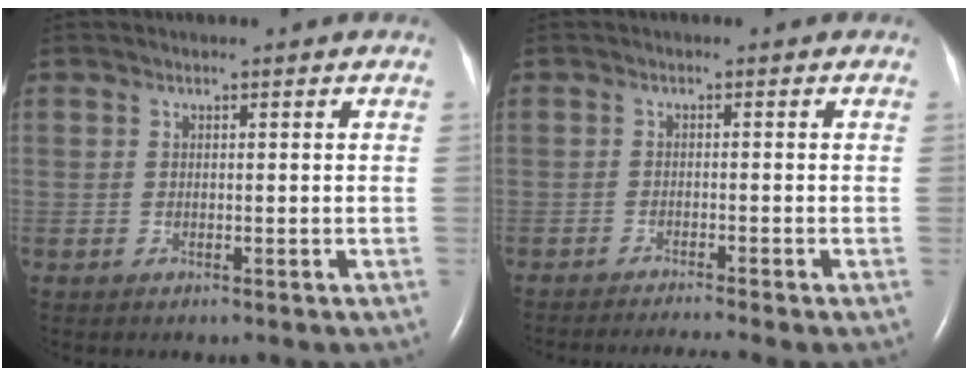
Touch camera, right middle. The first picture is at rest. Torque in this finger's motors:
{"motor_torque": [-0.01, 0.02, -0.09, 0.01]}